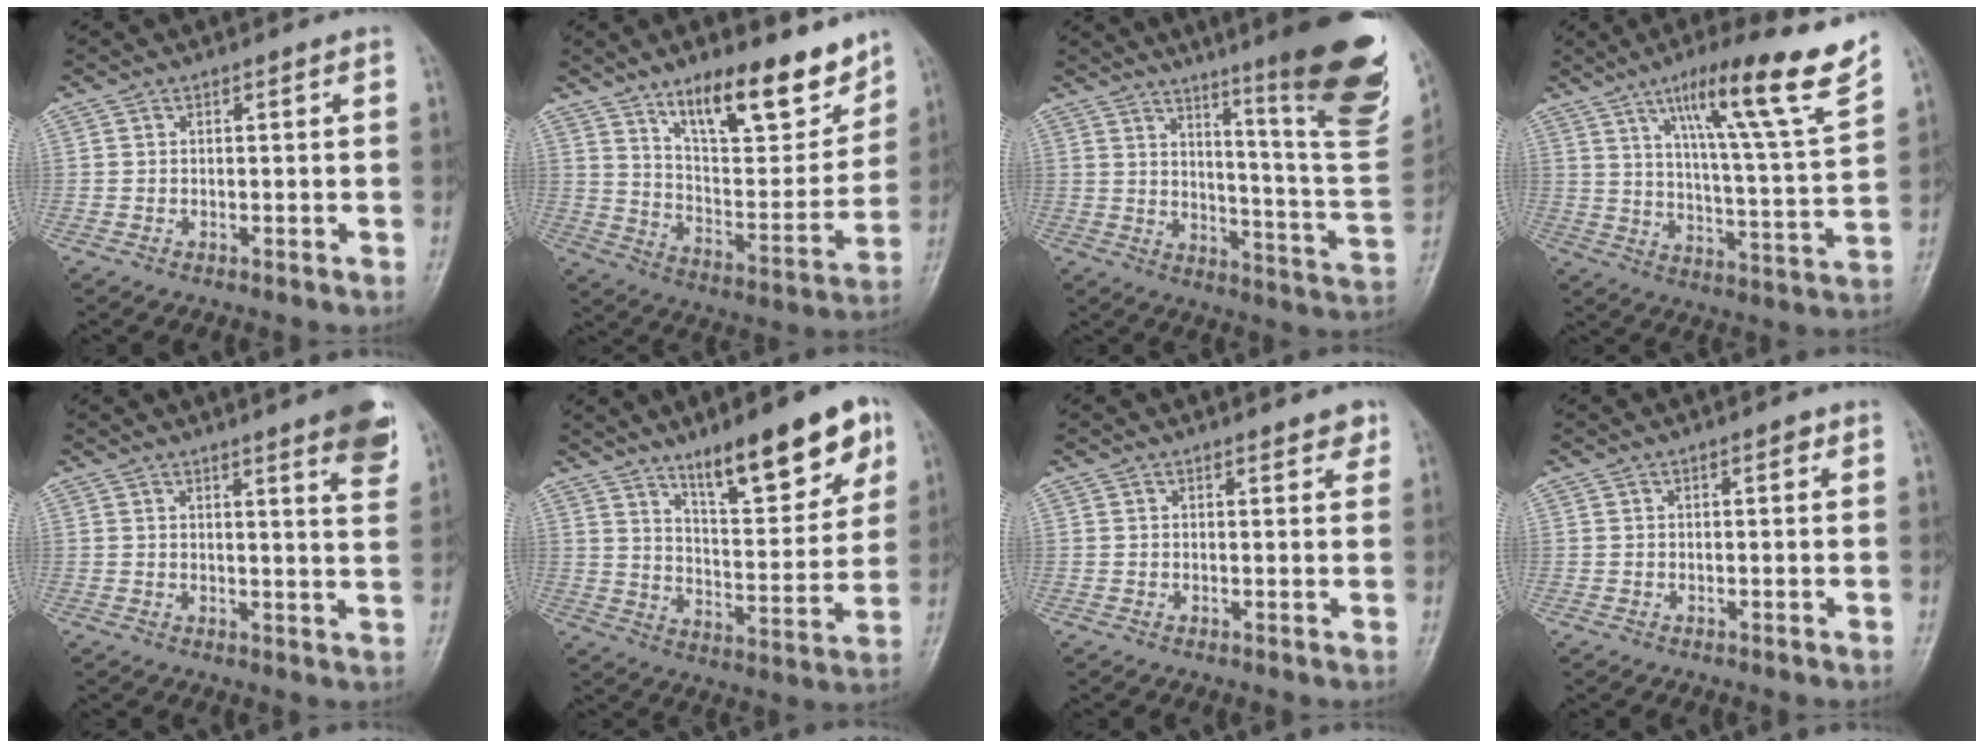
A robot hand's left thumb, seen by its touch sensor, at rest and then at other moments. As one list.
[{"total": 18.3, "force": [12.5, 6.3, 11.7], "torque": [-0.136, -0.080, 0.211]}, {"total": 25.4, "force": [14.9, 3.2, 20.3], "torque": [-0.237, -0.083, 0.206]}, {"total": 19.4, "force": [12.1, 1.1, 15.1], "torque": [-0.208, -0.059, 0.184]}, {"total": 8.9, "force": [5.6, 1.1, 6.9], "torque": [-0.071, -0.027, 0.060]}, {"total": 17.9, "force": [10.8, 5.4, 13.2], "torque": [-0.156, -0.053, 0.174]}, {"total": 2.5, "force": [1.9, 0.9, 1.4], "torque": [-0.004, -0.008, 0.021]}, {"total": 1.3, "force": [0.6, 0.5, 1.0], "torque": [-0.012, 0.001, 0.006]}]